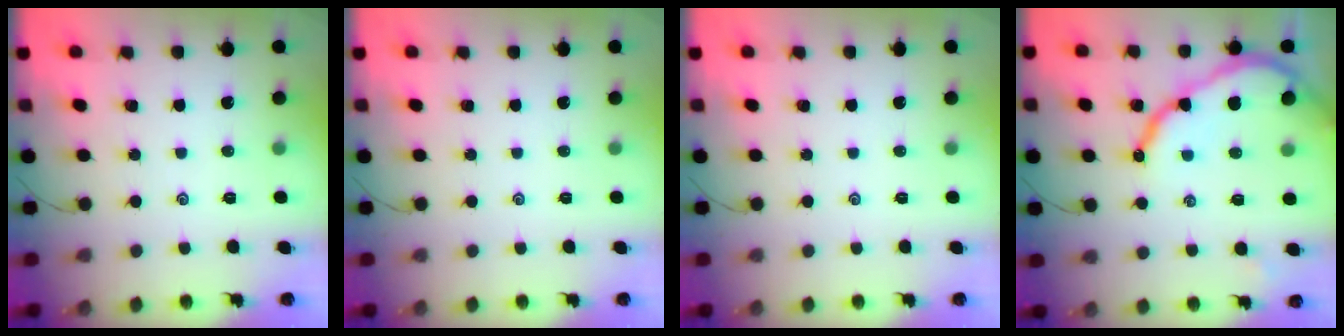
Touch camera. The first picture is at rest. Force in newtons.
{"total": 0.0}
{"total": 0.0}
{"total": 11.9, "press": 11.8, "slide": 1.3}